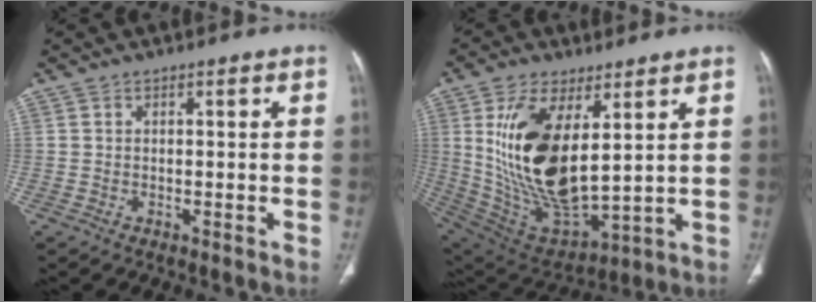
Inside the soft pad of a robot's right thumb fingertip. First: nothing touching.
{"total": 21.2, "force": [5.0, 10.0, 18.1], "torque": [-0.342, -0.033, 0.113]}